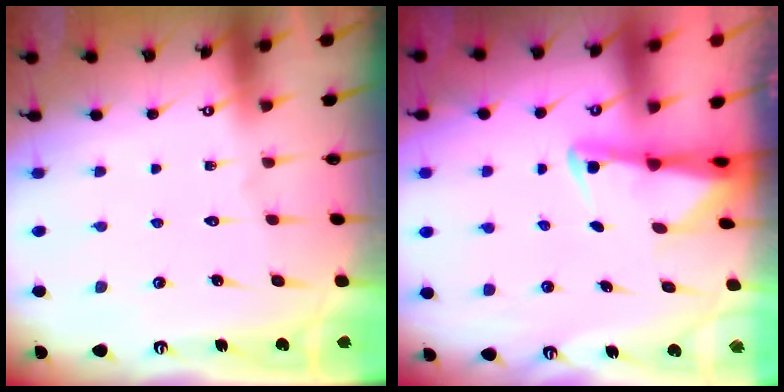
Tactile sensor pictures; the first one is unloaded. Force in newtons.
{"total": 2.3, "press": 2.3, "slide": 0.5}